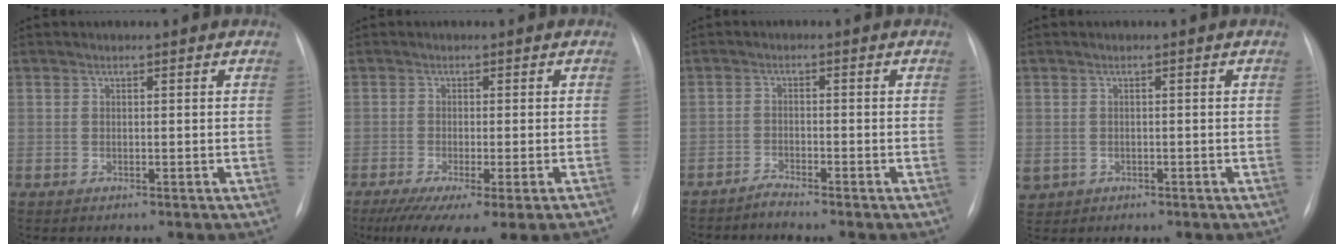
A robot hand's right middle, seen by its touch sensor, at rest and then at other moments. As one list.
[{"total": 12.2, "force": [-9.3, 0.7, 7.9], "torque": [-0.095, -0.029, -0.138]}, {"total": 1.7, "force": [-1.7, -0.3, -0.1], "torque": [0.003, -0.007, -0.033]}, {"total": 4.3, "force": [-1.8, 3.8, 1.3], "torque": [-0.036, 0.002, -0.019]}]